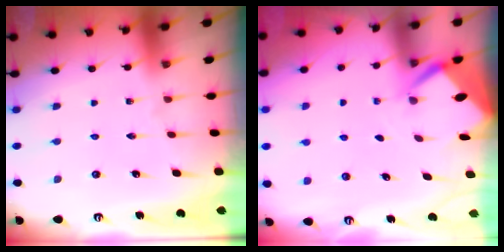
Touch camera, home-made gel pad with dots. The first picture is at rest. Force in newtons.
{"total": 2.7, "press": 2.7, "slide": 0.3}